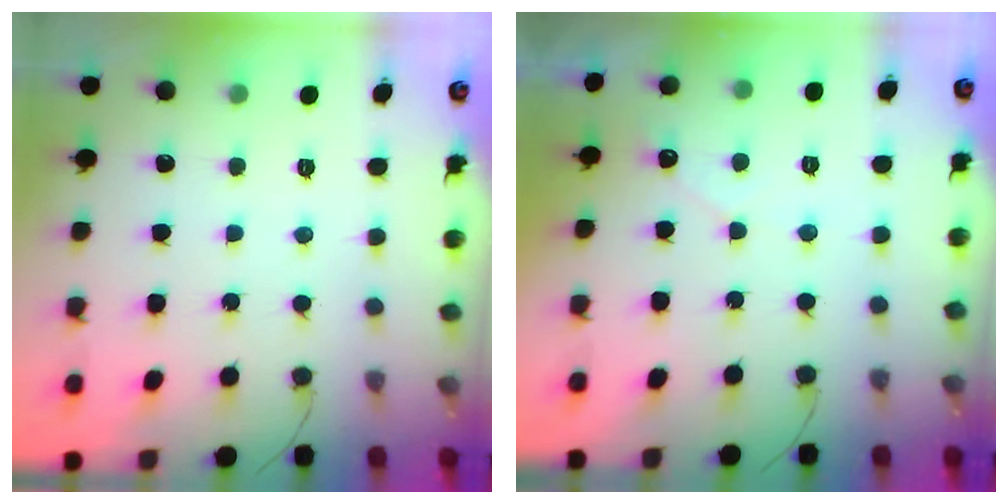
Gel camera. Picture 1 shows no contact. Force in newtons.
{"total": 2.5, "press": 2.5, "slide": 0.1}